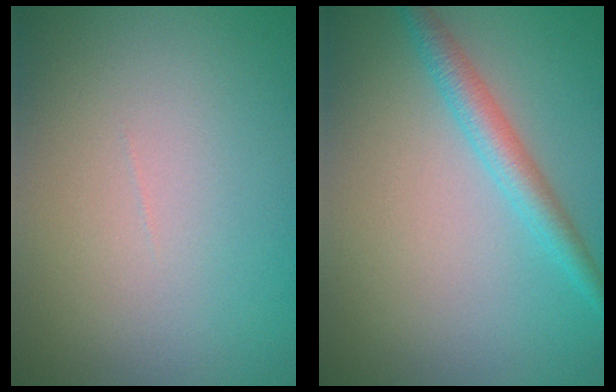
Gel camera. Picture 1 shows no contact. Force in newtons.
{"total": 2.7, "press": 2.7, "slide": 0.1}